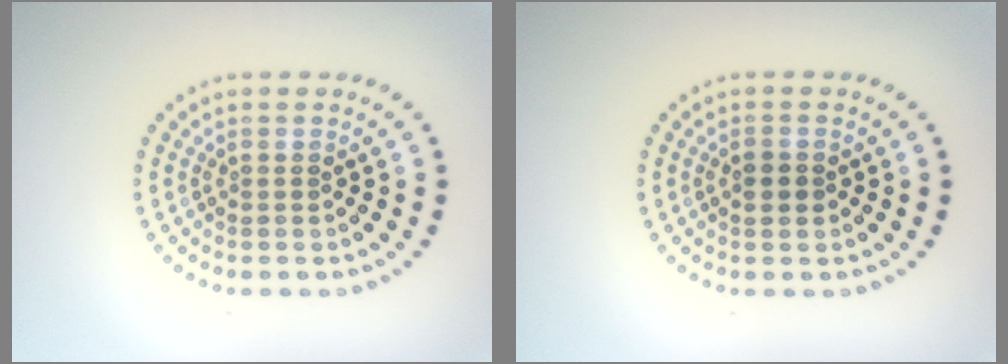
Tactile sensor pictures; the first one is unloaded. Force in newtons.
{"total": 1.3, "press": 1.3, "slide": 0.1}